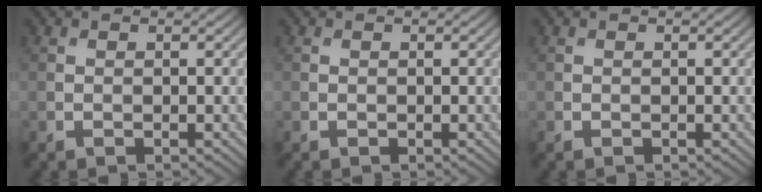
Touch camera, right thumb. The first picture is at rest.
{"total": 0.0}
{"total": 0.0}